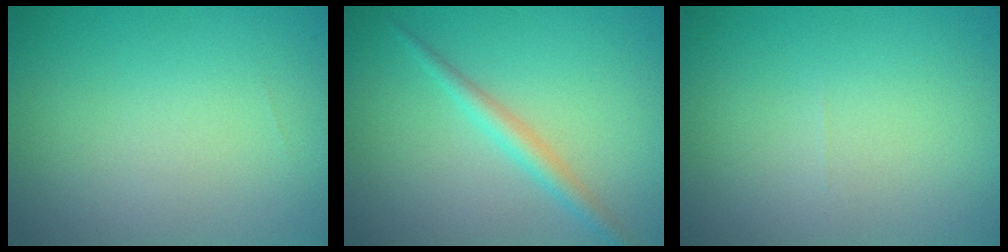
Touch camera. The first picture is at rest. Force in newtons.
{"total": 2.0, "press": 2.0, "slide": 0.1}
{"total": 0.0}